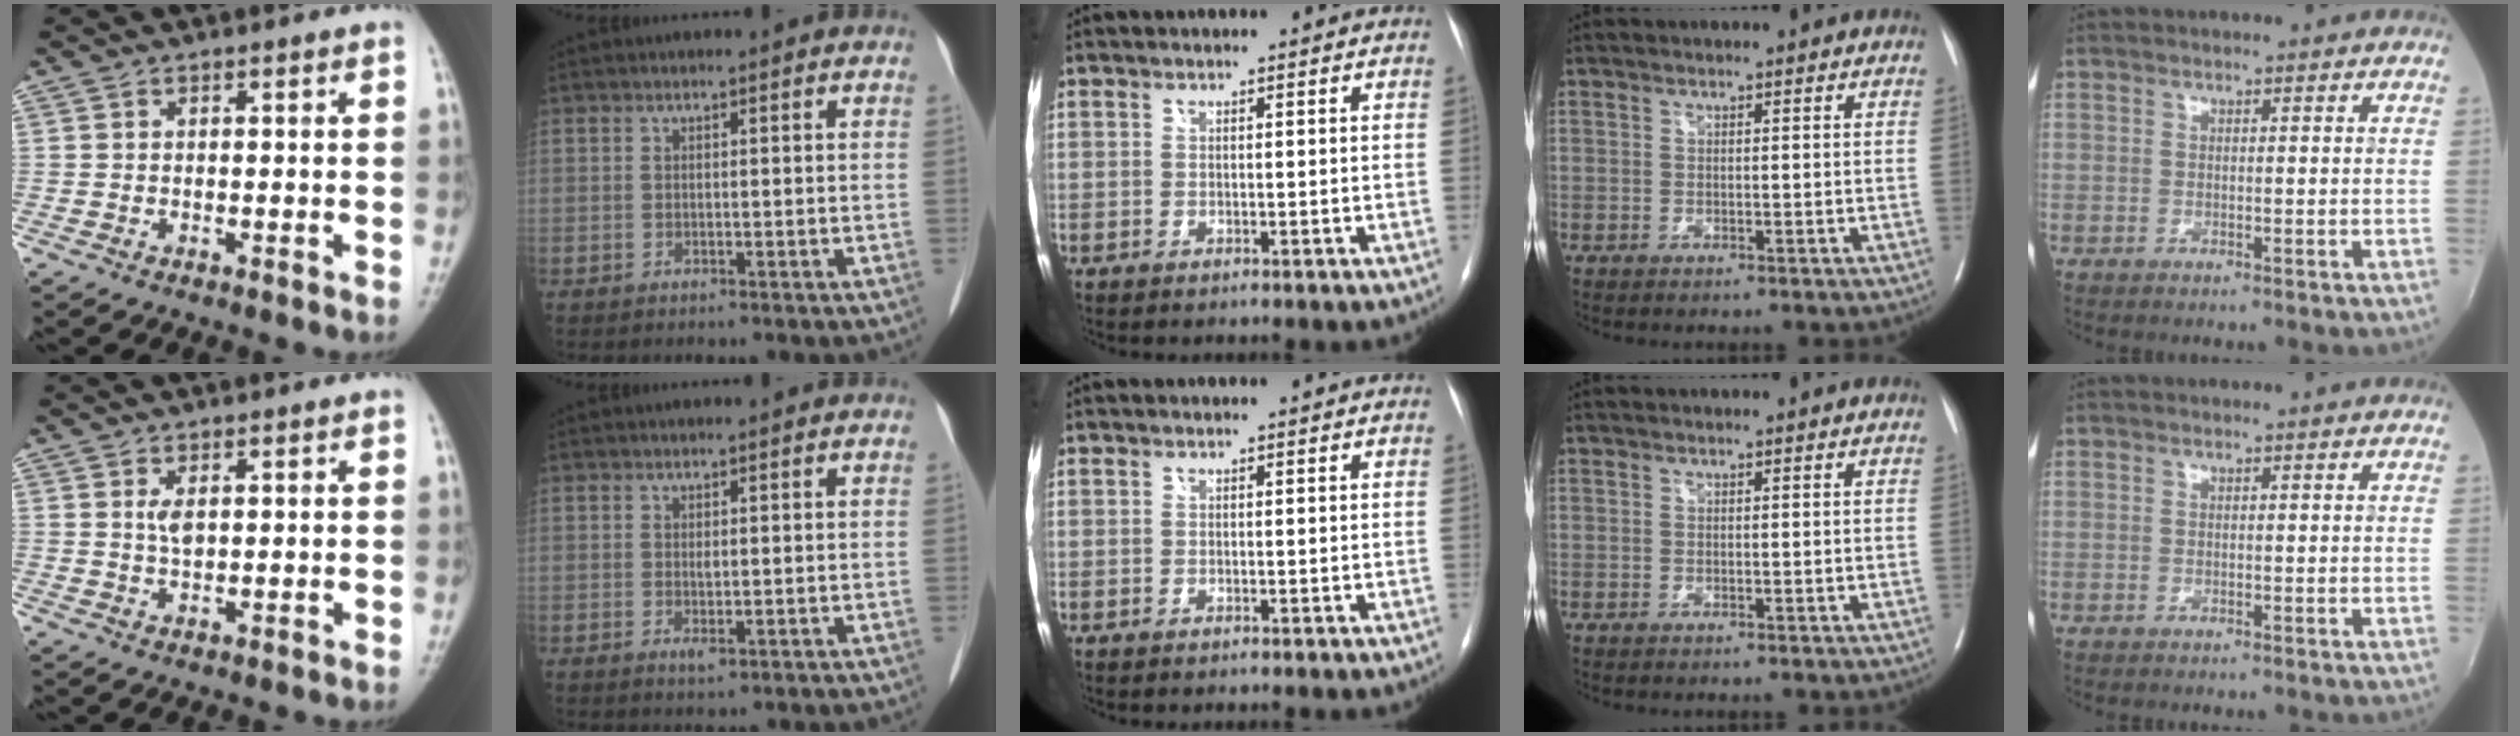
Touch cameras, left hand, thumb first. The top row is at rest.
{"thumb": {"total": 2.4, "force": [0.8, 1.2, 1.9], "torque": [-0.031, -0.006, 0.018]}, "index": {"total": 1.5, "force": [0.2, 0.5, 1.4], "torque": [-0.028, -0.004, 0.009]}}